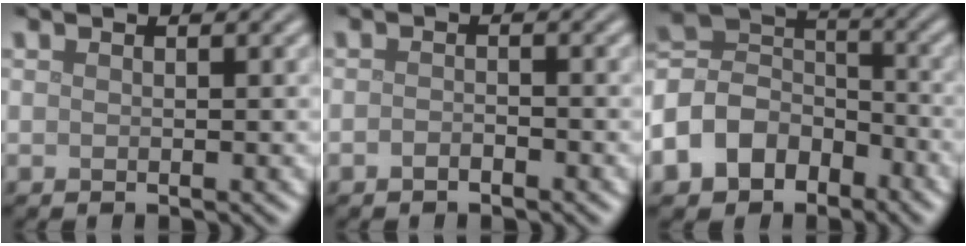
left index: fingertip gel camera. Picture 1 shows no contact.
{"total": 1.0, "force": [-0.7, 0.4, 0.6], "torque": [-0.014, 0.001, -0.014]}
{"total": 7.6, "force": [-3.8, 5.5, 3.5], "torque": [-0.065, 0.009, -0.088]}